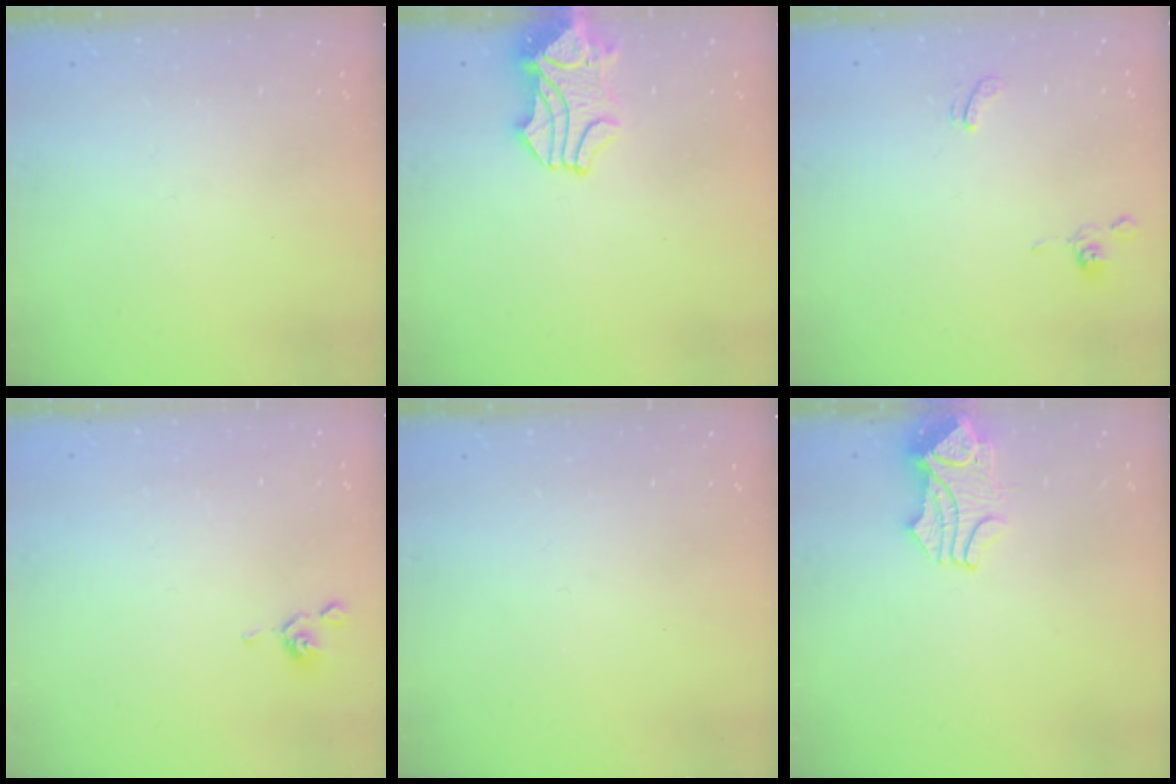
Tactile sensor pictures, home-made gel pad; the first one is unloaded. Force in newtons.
{"total": 1.0, "press": 0.4, "slide": 0.9}
{"total": 1.7, "press": 1.6, "slide": 0.3}
{"total": 1.8, "press": 1.8, "slide": 0.2}
{"total": 0.0}
{"total": 2.0, "press": 1.8, "slide": 1.0}